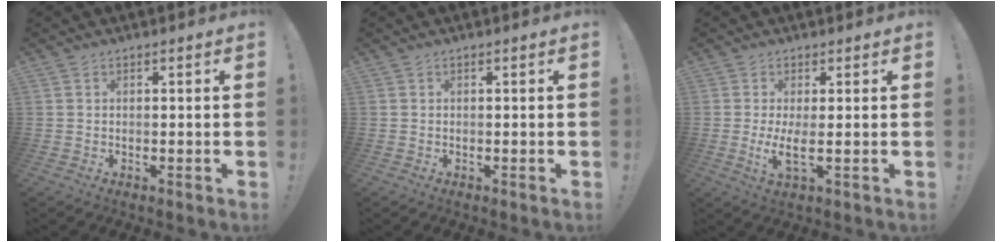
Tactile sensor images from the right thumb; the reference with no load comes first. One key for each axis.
{"total": 0.0}
{"total": 5.2, "fx": 0.8, "fy": 0.4, "fz": 5.1, "tx": -0.091, "ty": -0.025, "tz": 0.012}